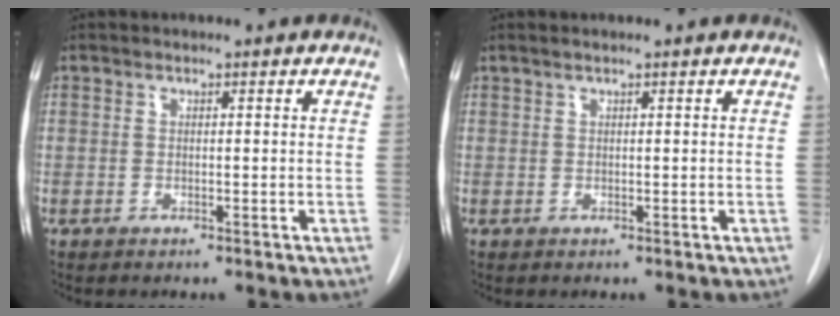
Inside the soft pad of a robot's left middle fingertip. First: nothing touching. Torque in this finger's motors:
{"motor_torque": [1.07, -1.07, 0.02, 0.00]}